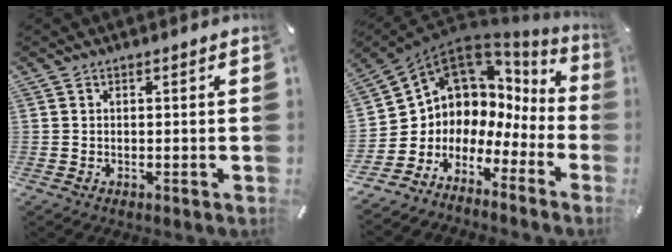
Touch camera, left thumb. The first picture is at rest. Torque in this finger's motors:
{"motor_torque": [0.49, 1.16, 0.75, 0.82, 0.30]}